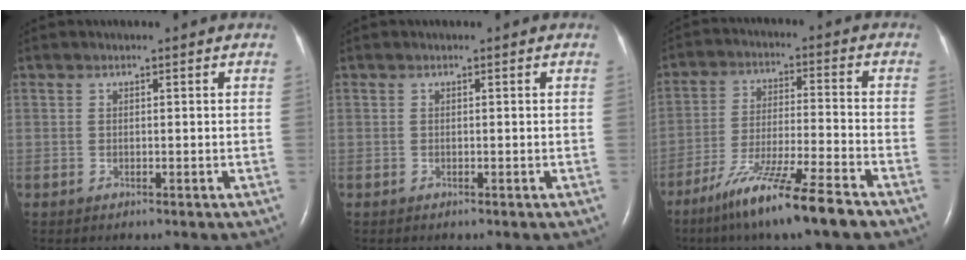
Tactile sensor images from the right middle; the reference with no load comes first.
{"total": 0.0}
{"total": 12.9, "force": [-9.2, -0.3, 9.0], "torque": [-0.170, -0.040, -0.164]}